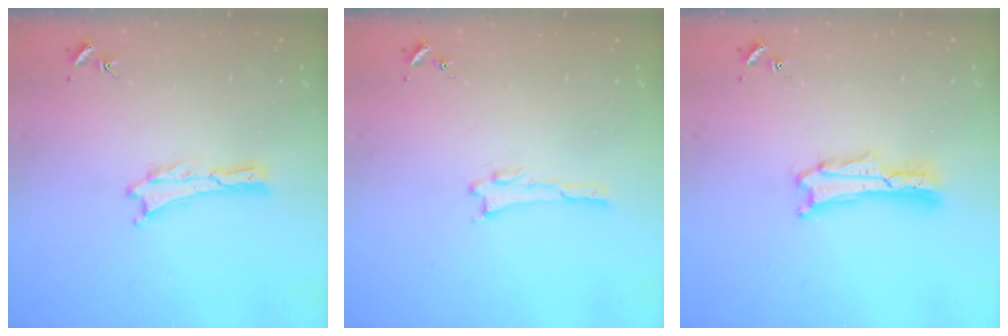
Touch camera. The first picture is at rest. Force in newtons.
{"total": 0.0}
{"total": 1.7, "press": 1.7, "slide": 0.3}